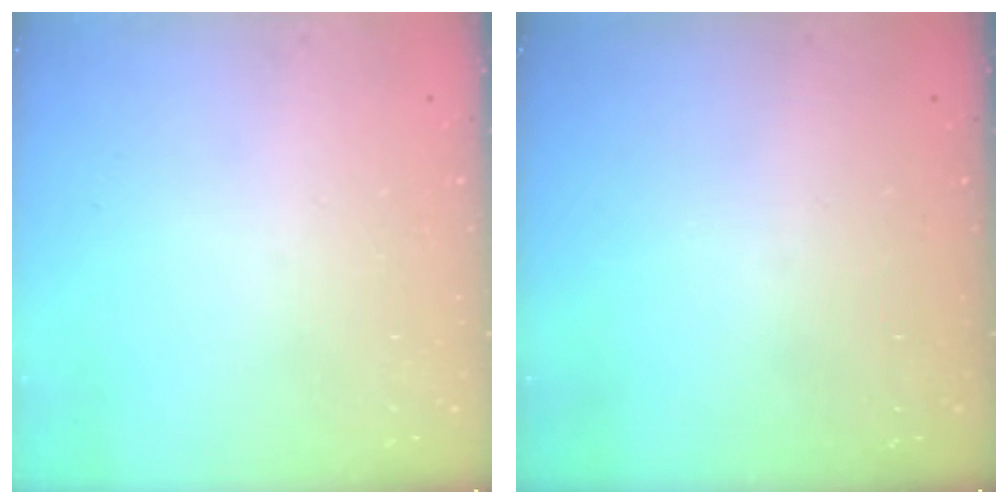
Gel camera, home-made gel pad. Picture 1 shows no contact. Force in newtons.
{"total": 0.0}